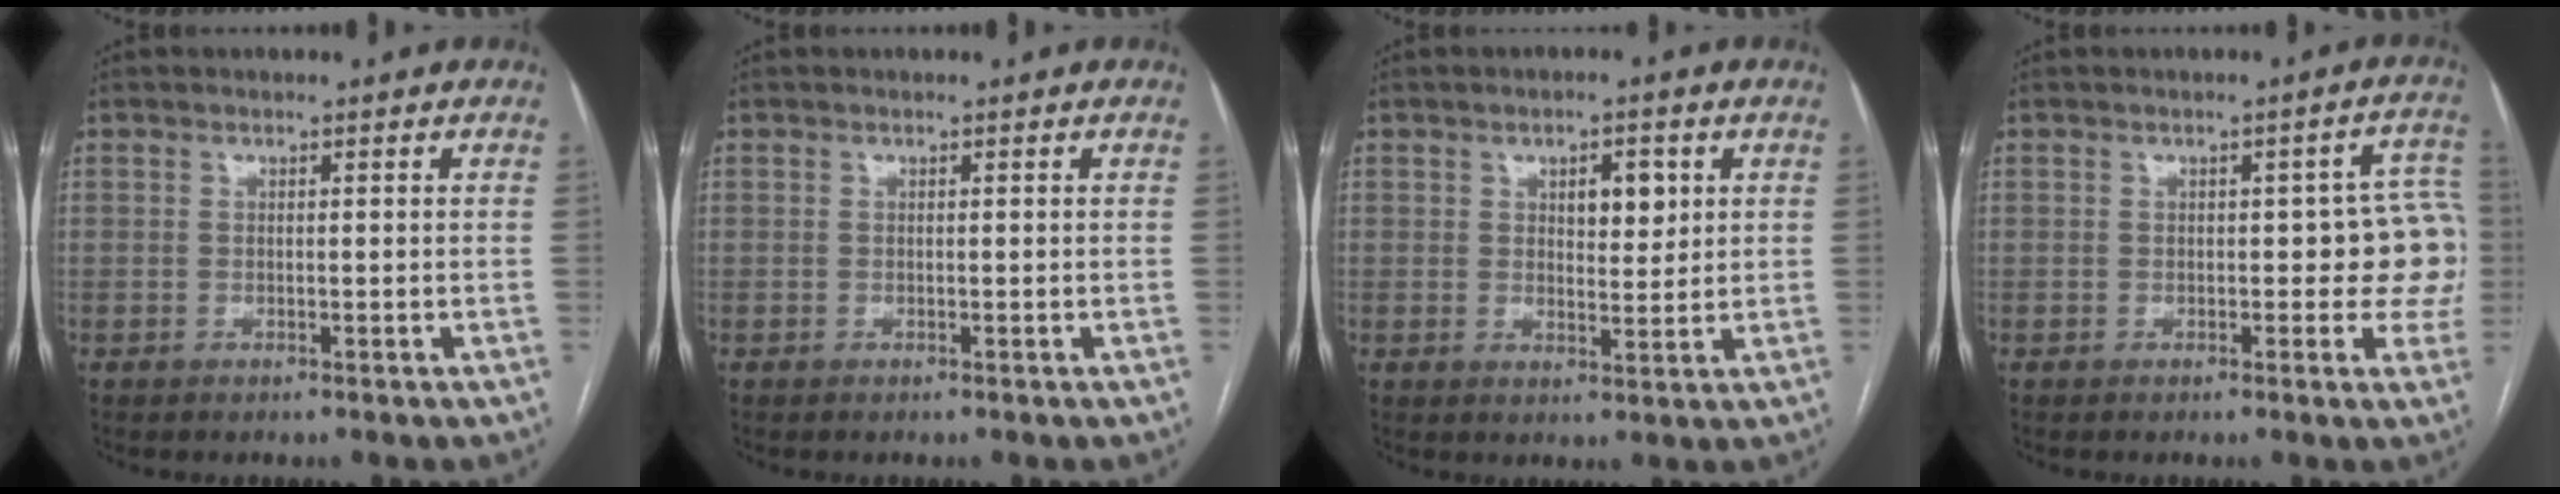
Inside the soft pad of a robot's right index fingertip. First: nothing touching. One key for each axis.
{"total": 0.0}
{"total": 4.5, "fx": 1.6, "fy": 2.2, "fz": 3.6, "tx": -0.049, "ty": 0.004, "tz": 0.026}
{"total": 7.9, "fx": -0.2, "fy": 3.5, "fz": 7.1, "tx": -0.057, "ty": 0.027, "tz": -0.002}